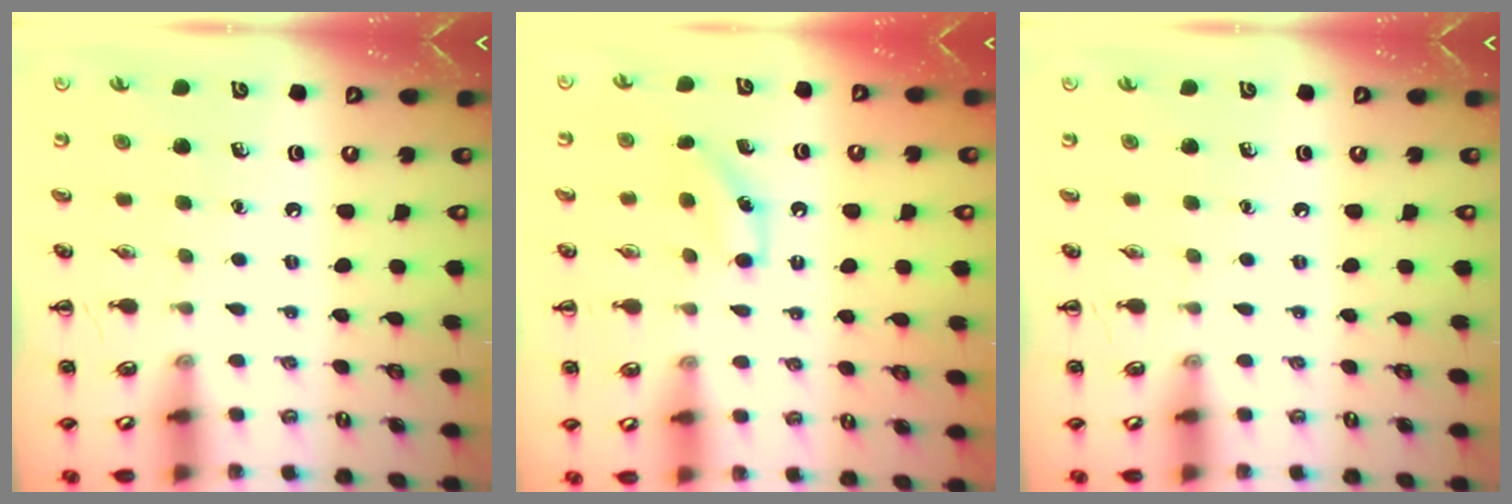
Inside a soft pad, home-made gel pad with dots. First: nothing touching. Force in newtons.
{"total": 5.9, "press": 5.7, "slide": 1.5}
{"total": 0.0}